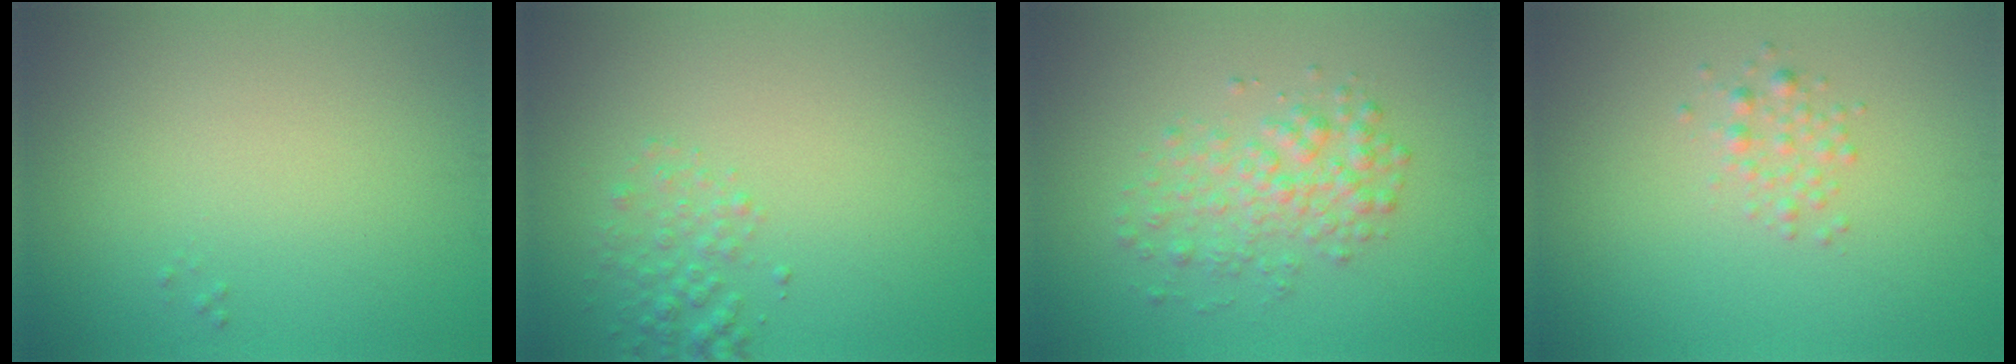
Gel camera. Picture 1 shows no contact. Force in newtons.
{"total": 1.8, "press": 1.8, "slide": 0.1}
{"total": 3.2, "press": 3.2, "slide": 0.1}
{"total": 1.4, "press": 1.4, "slide": 0.1}